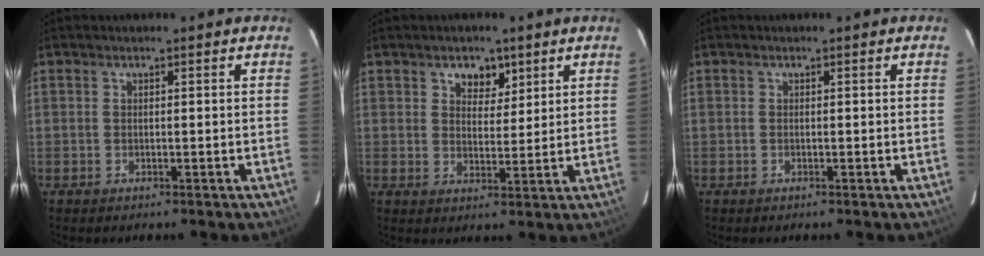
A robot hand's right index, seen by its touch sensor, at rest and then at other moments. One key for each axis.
{"total": 4.6, "fx": 2.7, "fy": 3.2, "fz": 1.9, "tx": -0.018, "ty": -0.004, "tz": 0.045}
{"total": 0.0}